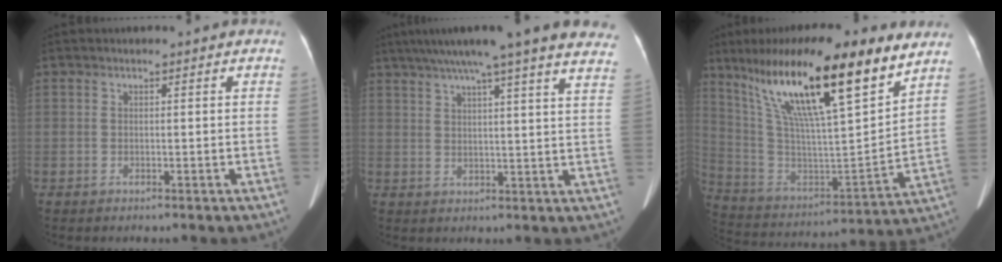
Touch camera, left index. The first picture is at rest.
{"total": 24.0, "force": [20.4, 0.1, 12.8], "torque": [-0.199, -0.007, 0.250]}
{"total": 25.8, "force": [15.9, 3.7, 19.9], "torque": [-0.374, 0.019, 0.279]}